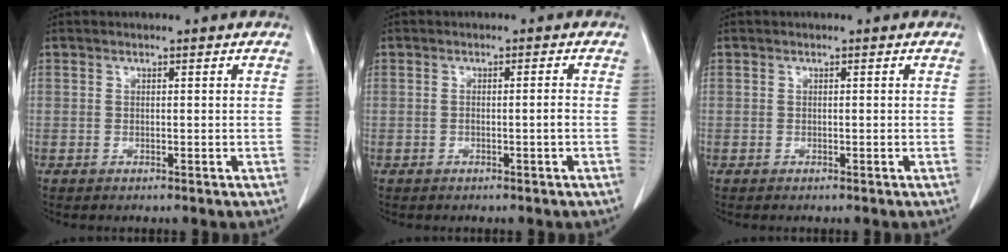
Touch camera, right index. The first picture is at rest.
{"total": 1.4, "force": [-0.5, -0.3, 1.3], "torque": [-0.022, -0.001, -0.007]}
{"total": 0.0}